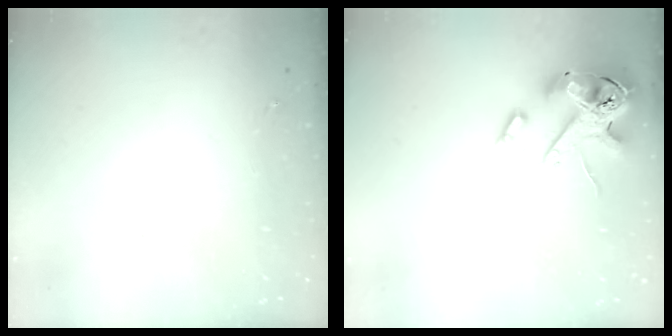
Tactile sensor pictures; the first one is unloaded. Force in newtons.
{"total": 15.9, "press": 15.7, "slide": 2.7}